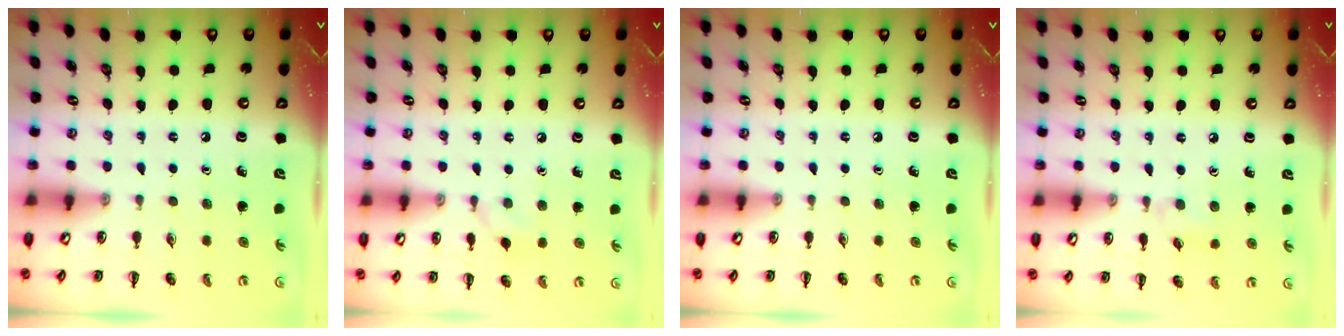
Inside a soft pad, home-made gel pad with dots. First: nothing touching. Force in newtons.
{"total": 5.7, "press": 5.3, "slide": 2.1}
{"total": 0.0}
{"total": 5.1, "press": 4.7, "slide": 2.0}